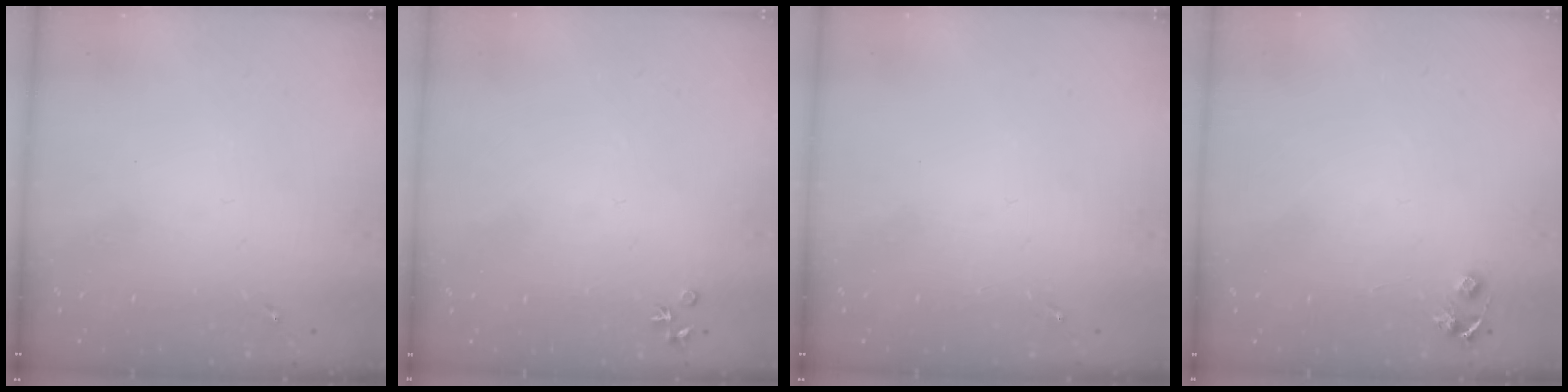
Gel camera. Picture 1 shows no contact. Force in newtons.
{"total": 4.0, "press": 4.0, "slide": 0.6}
{"total": 0.0}
{"total": 4.8, "press": 4.8, "slide": 0.6}